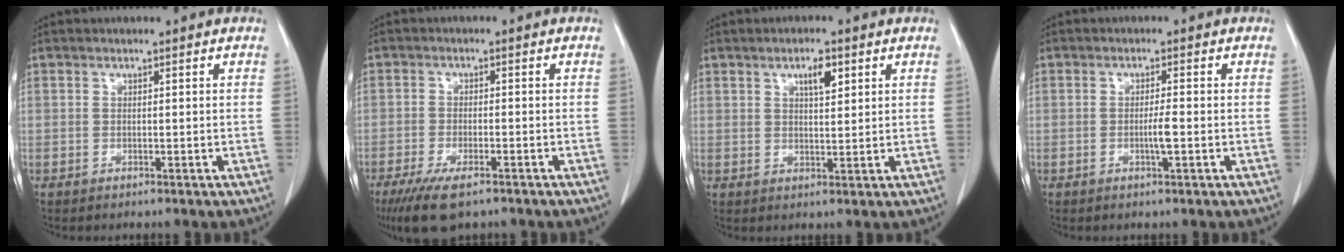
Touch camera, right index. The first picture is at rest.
{"total": 7.8, "force": [-5.4, 2.2, 5.1], "torque": [-0.089, -0.016, -0.089]}
{"total": 3.7, "force": [1.8, 1.1, 3.0], "torque": [-0.050, -0.001, 0.030]}
{"total": 2.3, "force": [-0.6, -0.1, 2.2], "torque": [-0.042, -0.003, -0.011]}